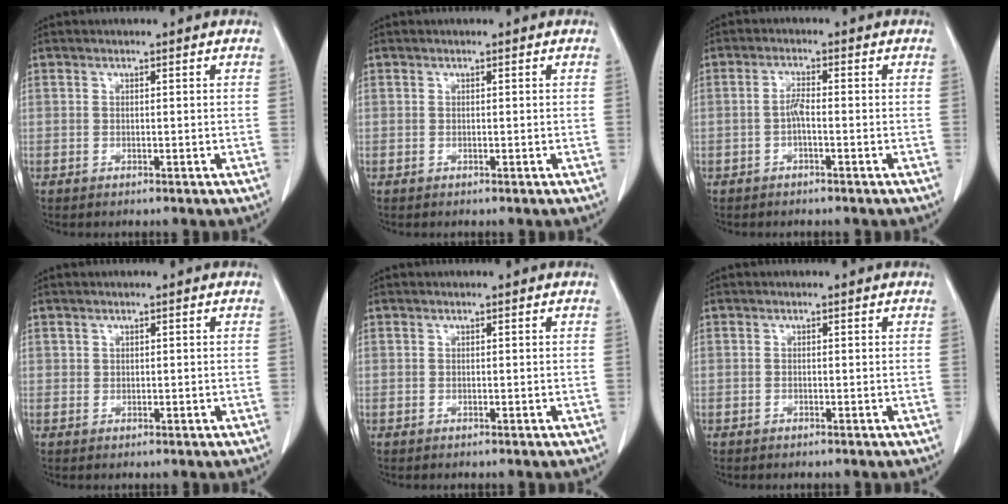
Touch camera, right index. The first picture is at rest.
{"total": 0.0}
{"total": 2.1, "force": [-0.6, 0.4, 1.9], "torque": [-0.036, 0.003, -0.013]}
{"total": 0.7, "force": [0.4, 0.6, 0.1], "torque": [0.009, -0.001, 0.004]}
{"total": 0.0}
{"total": 0.0}